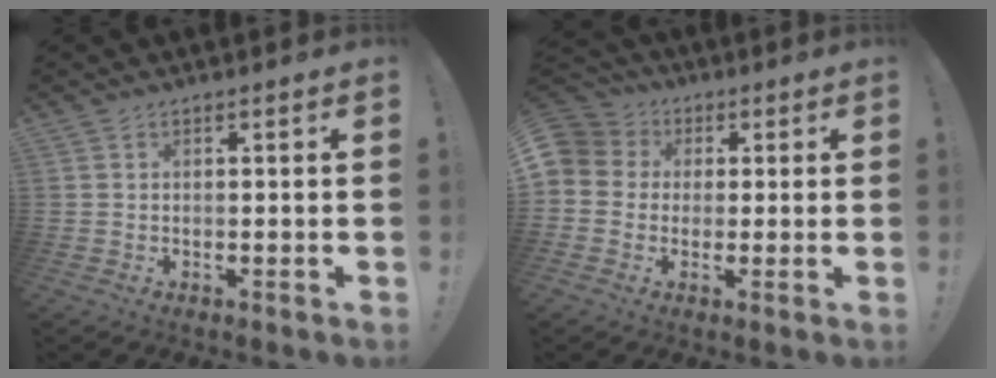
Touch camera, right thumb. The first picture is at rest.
{"total": 6.5, "force": [0.3, 6.3, 1.9], "torque": [-0.041, 0.006, 0.008]}